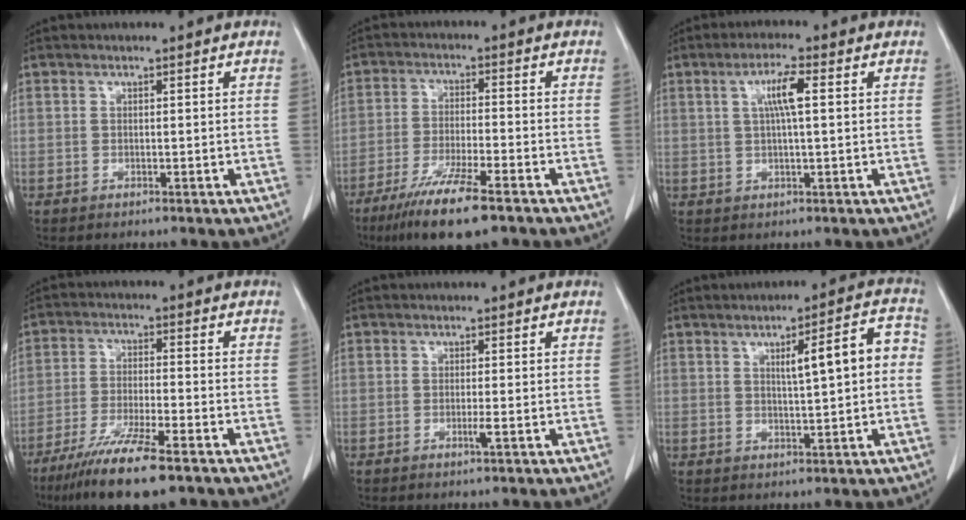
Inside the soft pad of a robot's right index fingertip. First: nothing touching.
{"total": 11.1, "force": [-7.5, 1.1, 8.2], "torque": [-0.146, -0.029, -0.124]}
{"total": 4.8, "force": [1.1, 0.3, 4.6], "torque": [-0.088, 0.005, 0.020]}
{"total": 11.8, "force": [-8.1, 1.0, 8.5], "torque": [-0.150, -0.031, -0.136]}
{"total": 1.2, "force": [-0.4, -0.2, 1.1], "torque": [-0.024, -0.004, -0.009]}
{"total": 7.4, "force": [0.8, 1.0, 7.3], "torque": [-0.103, 0.020, 0.013]}